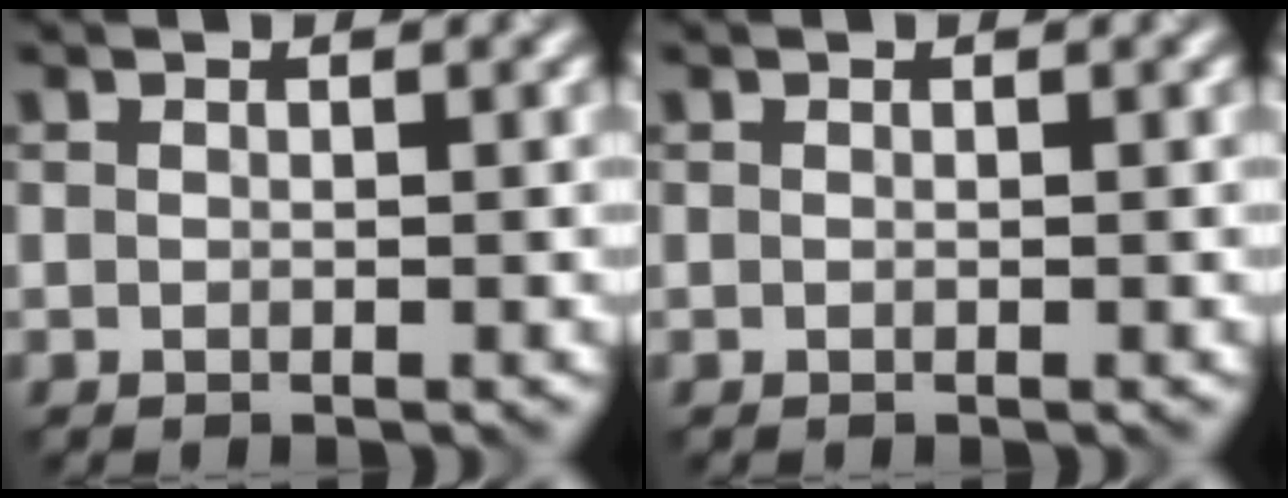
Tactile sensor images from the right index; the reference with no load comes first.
{"total": 0.0}